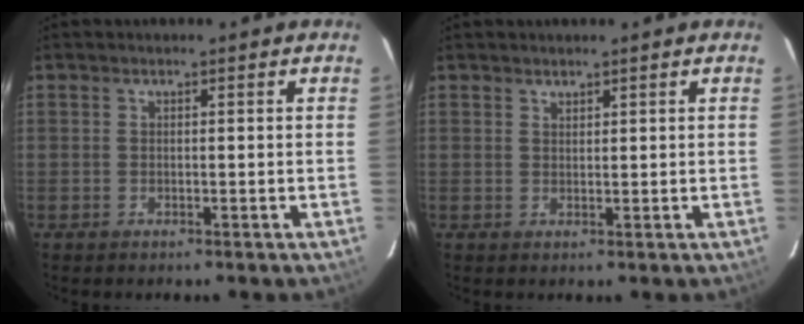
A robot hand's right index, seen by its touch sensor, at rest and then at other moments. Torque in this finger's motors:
{"motor_torque": [-0.15, -0.08, -0.03, 0.00]}